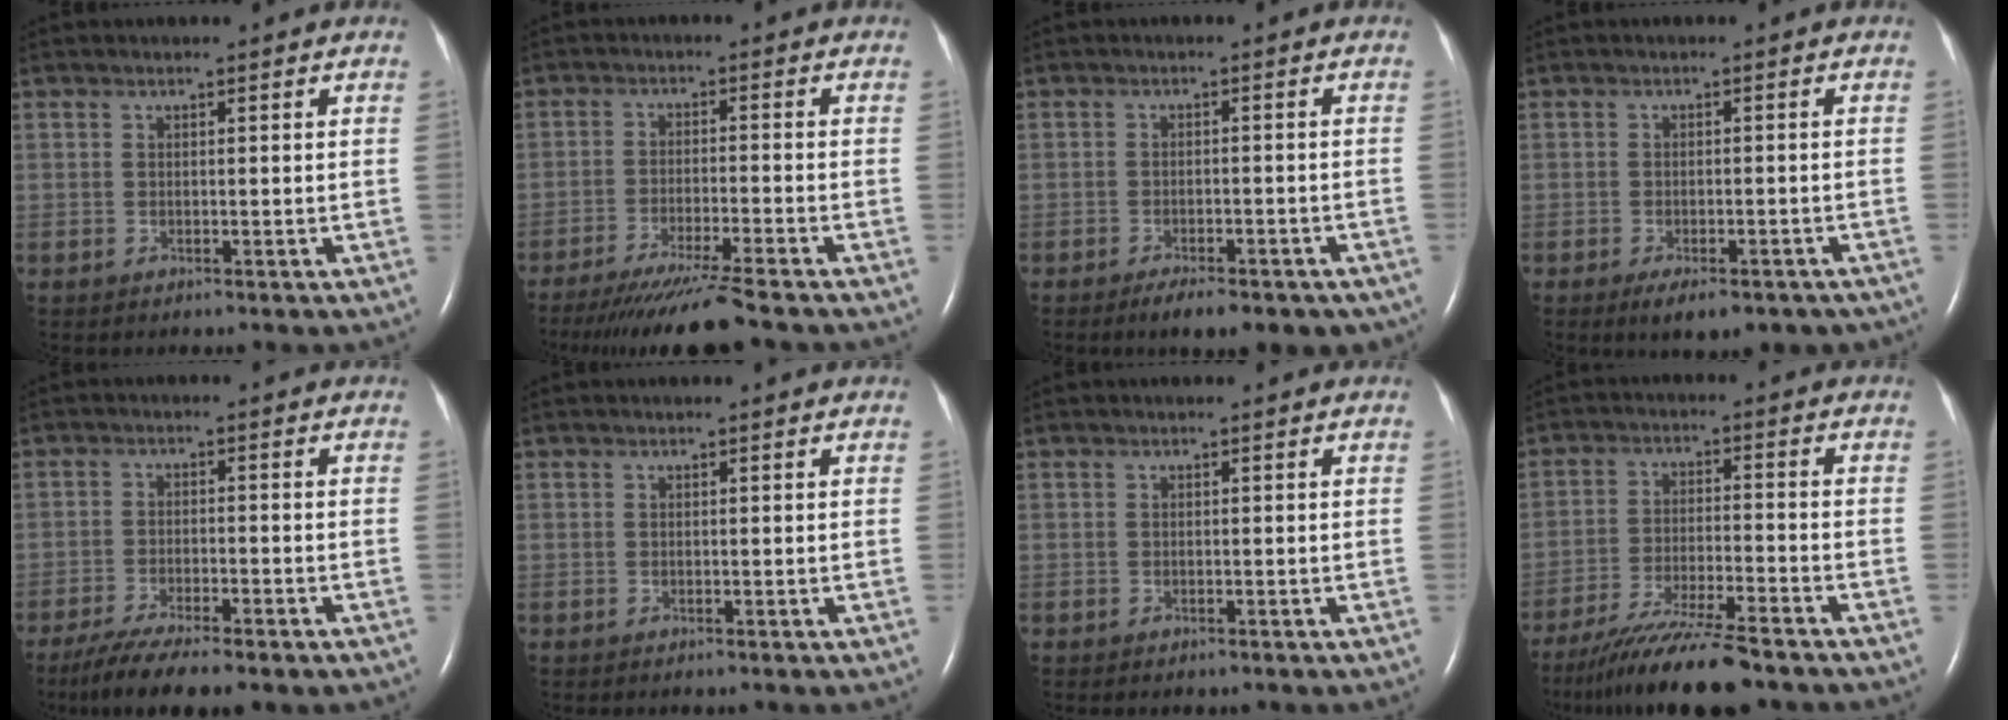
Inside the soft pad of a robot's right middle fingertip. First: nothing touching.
{"total": 11.1, "force": [-9.5, -1.5, 5.6], "torque": [-0.079, -0.037, -0.154]}
{"total": 9.4, "force": [-7.1, 3.2, 5.2], "torque": [-0.052, 0.003, -0.090]}
{"total": 8.8, "force": [-6.7, 3.2, 4.7], "torque": [-0.048, 0.000, -0.085]}
{"total": 9.8, "force": [-7.5, 1.7, 6.1], "torque": [-0.104, -0.021, -0.116]}
{"total": 0.0}
{"total": 0.0}
{"total": 12.8, "force": [-10.7, 0.3, 7.0], "torque": [-0.123, -0.033, -0.176]}